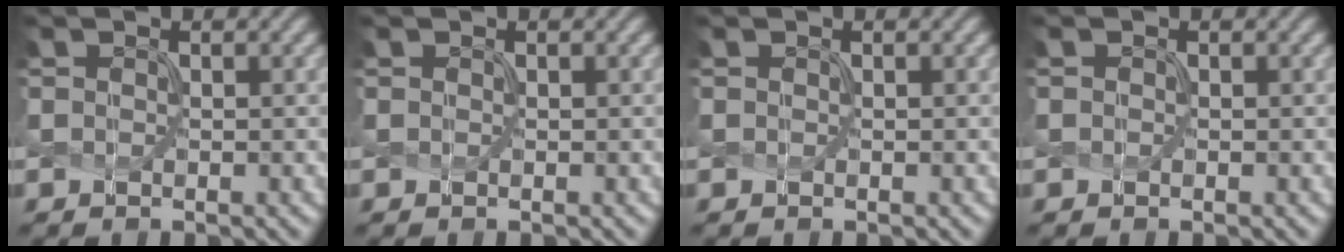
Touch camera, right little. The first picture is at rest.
{"total": 0.0}
{"total": 0.6, "force": [-0.1, -0.2, -0.5], "torque": [0.006, 0.002, 0.006]}
{"total": 0.0}